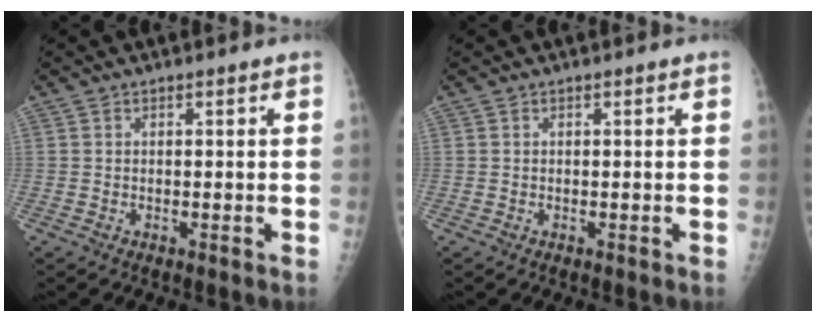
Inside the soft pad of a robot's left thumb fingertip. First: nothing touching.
{"total": 0.0}